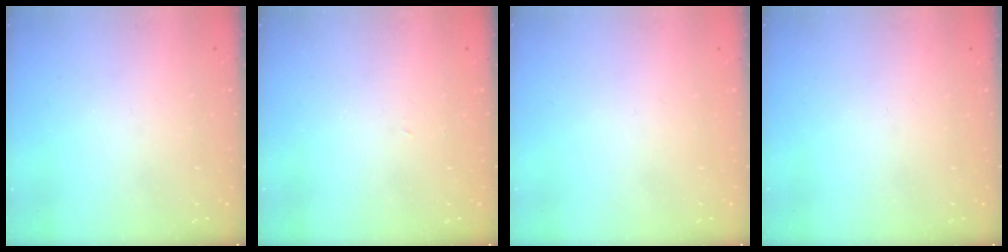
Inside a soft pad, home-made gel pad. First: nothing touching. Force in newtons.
{"total": 2.0, "press": 2.0, "slide": 0.3}
{"total": 1.7, "press": 1.7, "slide": 0.1}
{"total": 0.0}